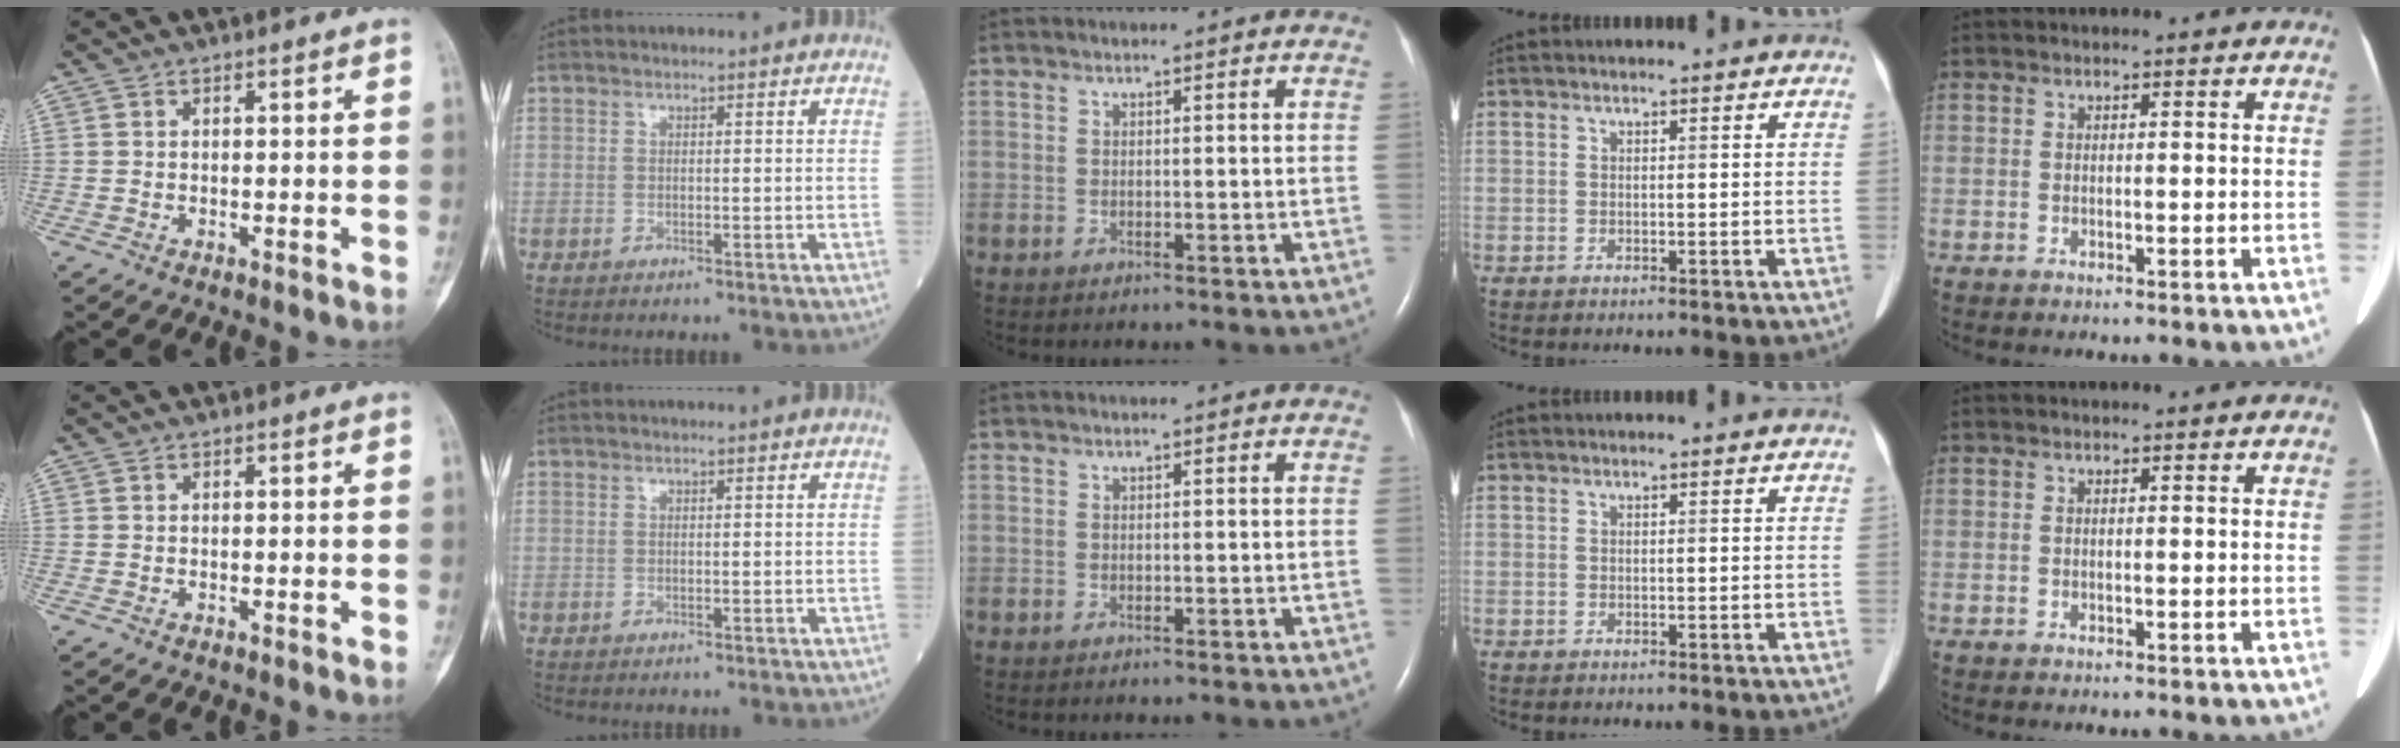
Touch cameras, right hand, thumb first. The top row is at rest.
{}